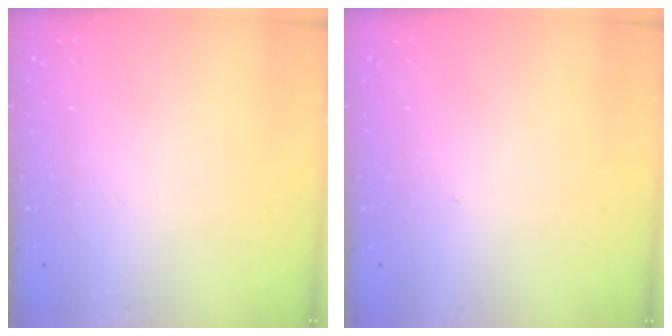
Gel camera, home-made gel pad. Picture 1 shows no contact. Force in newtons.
{"total": 3.1, "press": 3.1, "slide": 0.5}